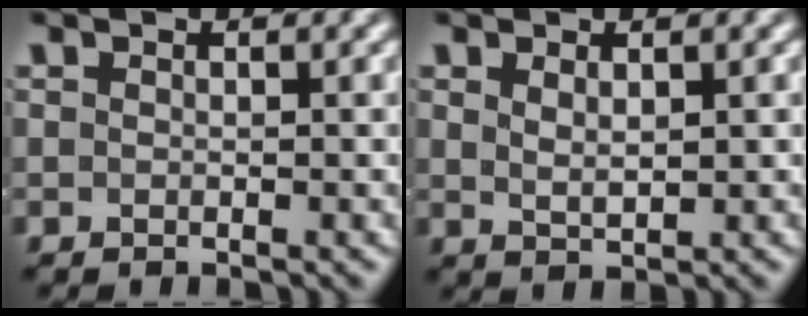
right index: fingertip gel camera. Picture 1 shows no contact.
{"total": 1.2, "force": [0.6, -0.2, 1.0], "torque": [-0.018, -0.012, 0.028]}